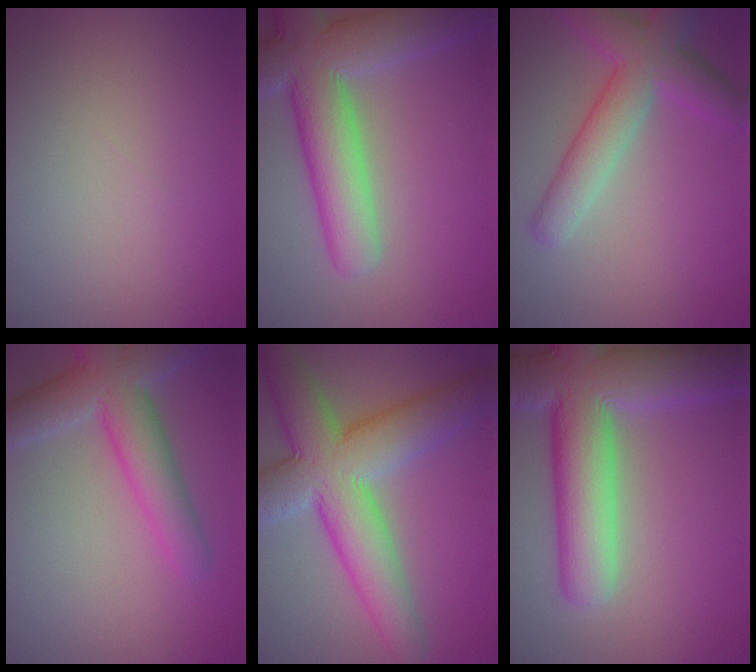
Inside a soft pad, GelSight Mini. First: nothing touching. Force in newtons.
{"total": 9.9, "press": 9.9, "slide": 0.8}
{"total": 5.9, "press": 5.9, "slide": 0.3}
{"total": 6.7, "press": 6.7, "slide": 0.5}
{"total": 10.4, "press": 10.4, "slide": 0.5}
{"total": 11.8, "press": 11.8, "slide": 0.9}